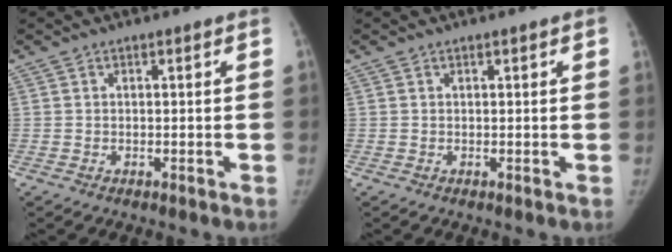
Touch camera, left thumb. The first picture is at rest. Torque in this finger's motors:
{"motor_torque": [0.63, 0.37, 0.53, -0.83, 0.10]}